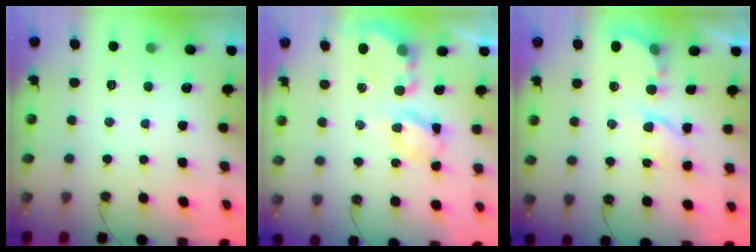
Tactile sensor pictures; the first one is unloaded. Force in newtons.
{"total": 5.8, "press": 5.7, "slide": 0.5}
{"total": 6.0, "press": 6.0, "slide": 0.5}